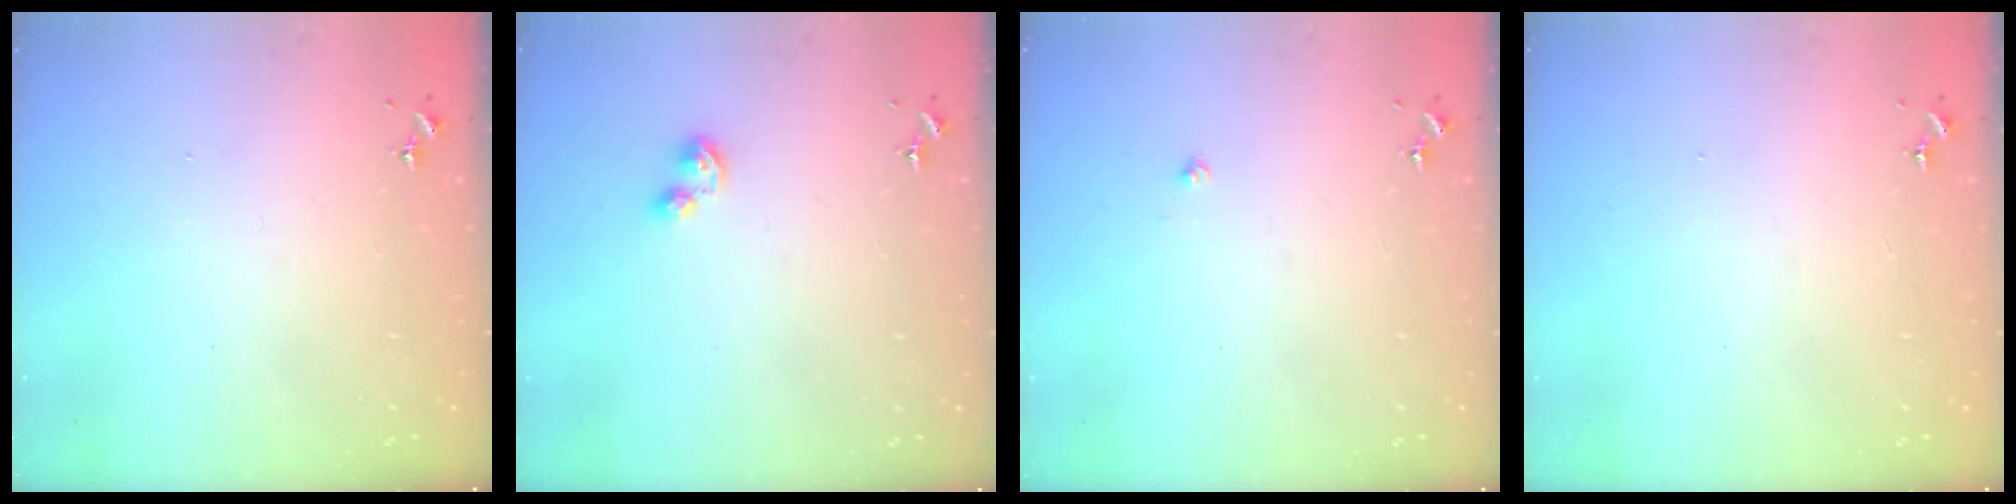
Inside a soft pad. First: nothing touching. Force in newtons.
{"total": 4.7, "press": 4.6, "slide": 0.6}
{"total": 1.4, "press": 1.4, "slide": 0.2}
{"total": 0.0}